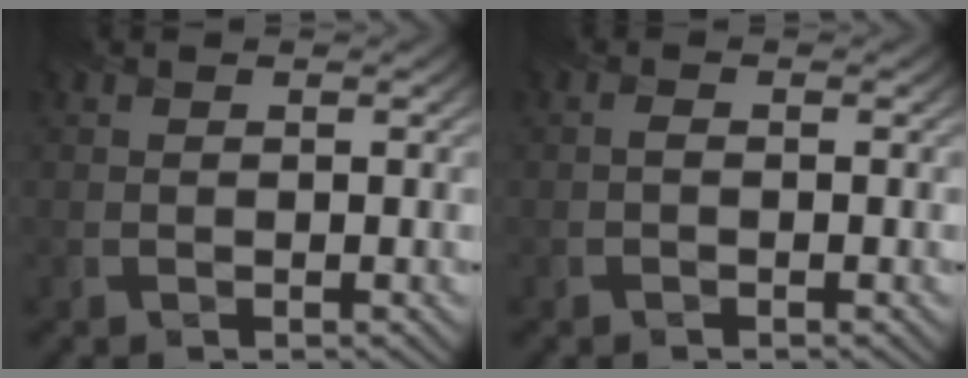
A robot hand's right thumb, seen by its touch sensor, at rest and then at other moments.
{"total": 0.5, "force": [-0.2, 0.2, 0.4], "torque": [-0.012, 0.000, -0.004]}